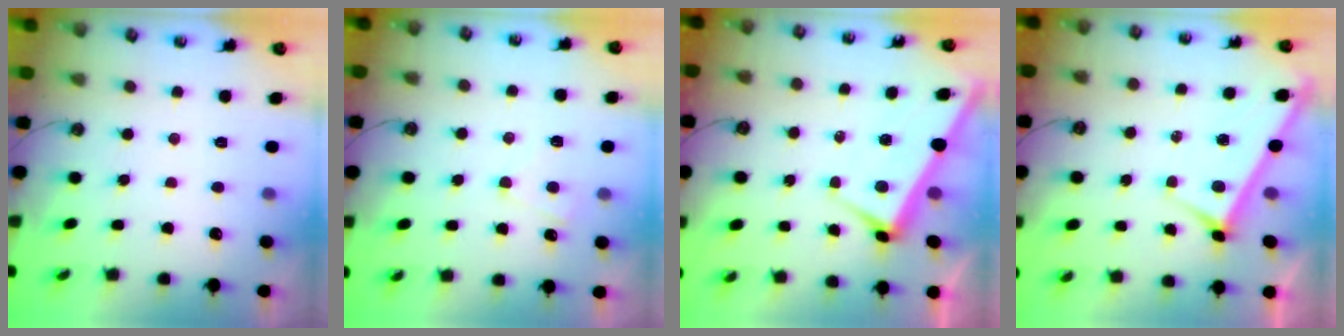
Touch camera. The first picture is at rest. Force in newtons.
{"total": 2.2, "press": 2.1, "slide": 0.6}
{"total": 2.8, "press": 2.7, "slide": 0.6}
{"total": 3.2, "press": 3.2, "slide": 0.3}